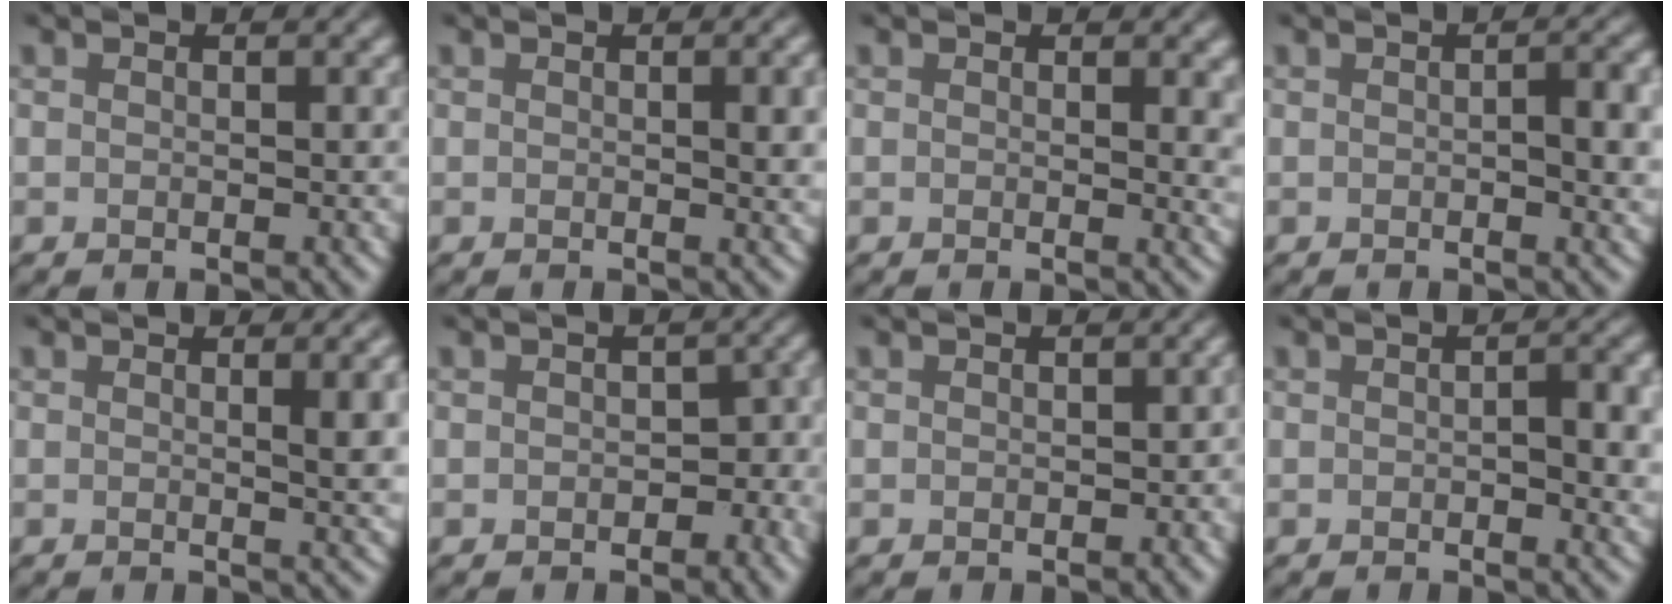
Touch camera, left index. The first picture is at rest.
{"total": 3.1, "force": [0.2, 0.8, 3.0], "torque": [-0.033, 0.002, 0.001]}
{"total": 2.4, "force": [0.6, 0.8, 2.1], "torque": [-0.015, -0.001, 0.006]}
{"total": 3.9, "force": [0.0, 1.1, 3.8], "torque": [-0.050, 0.001, -0.001]}
{"total": 4.8, "force": [0.7, 1.5, 4.6], "torque": [-0.041, 0.005, 0.009]}
{"total": 3.4, "force": [-0.8, 2.4, 2.3], "torque": [-0.014, -0.003, -0.016]}
{"total": 0.9, "force": [-0.2, 0.6, 0.6], "torque": [-0.008, -0.003, -0.001]}
{"total": 4.3, "force": [0.0, 1.5, 4.1], "torque": [-0.052, 0.000, 0.001]}